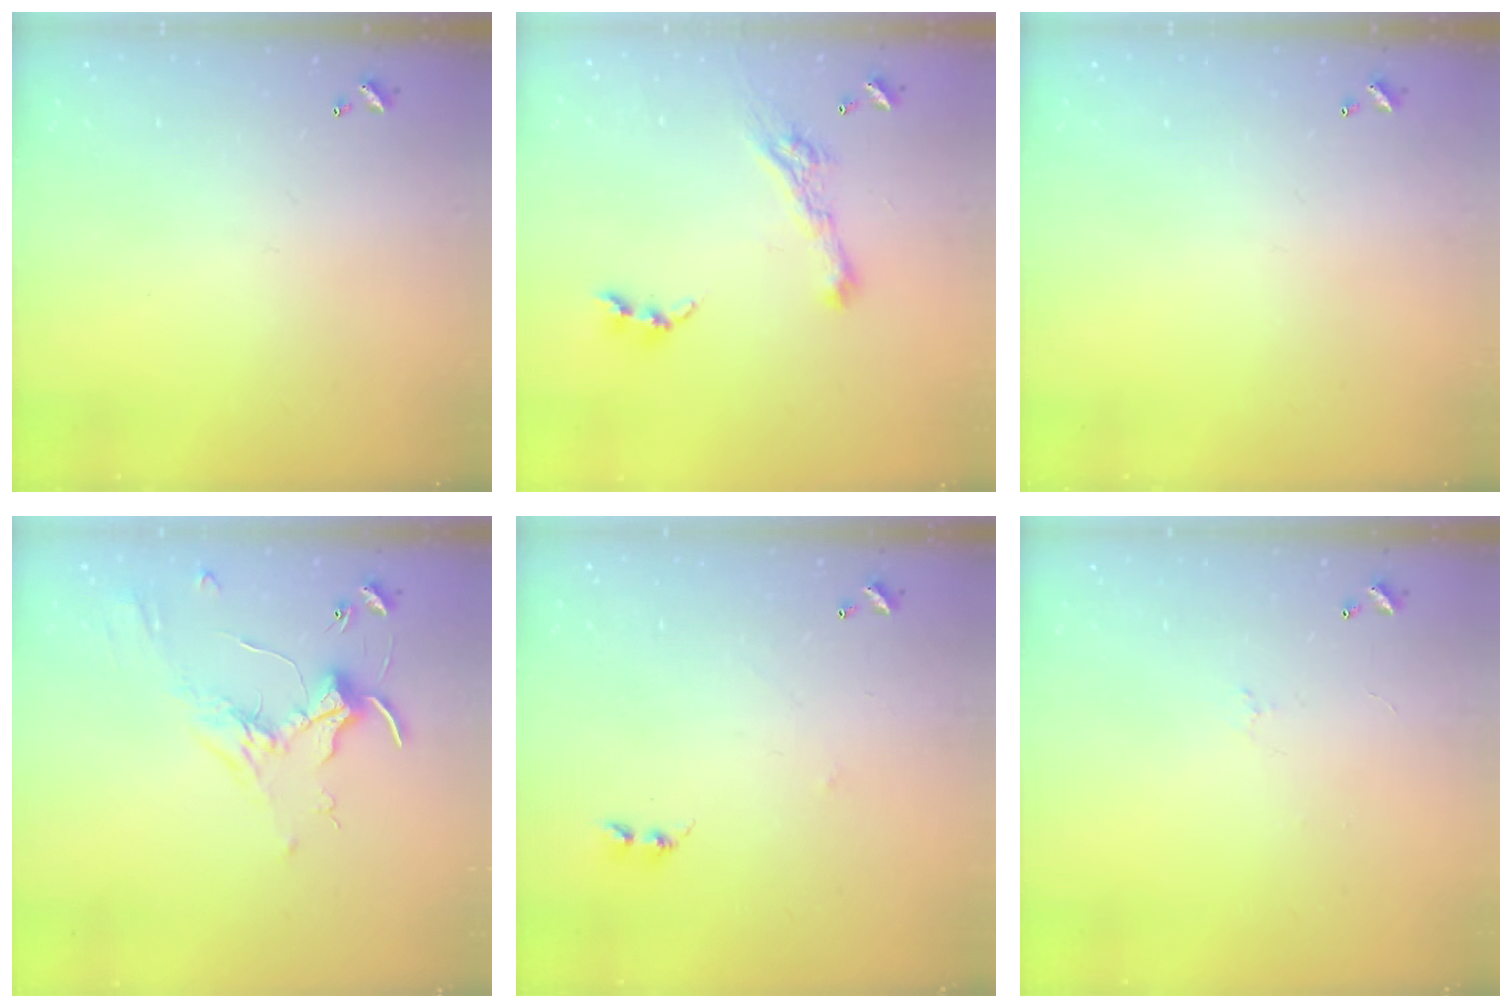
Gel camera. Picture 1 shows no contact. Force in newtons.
{"total": 7.0, "press": 6.9, "slide": 1.1}
{"total": 0.0}
{"total": 1.7, "press": 1.6, "slide": 0.5}
{"total": 2.5, "press": 2.4, "slide": 0.4}
{"total": 0.5, "press": 0.1, "slide": 0.5}